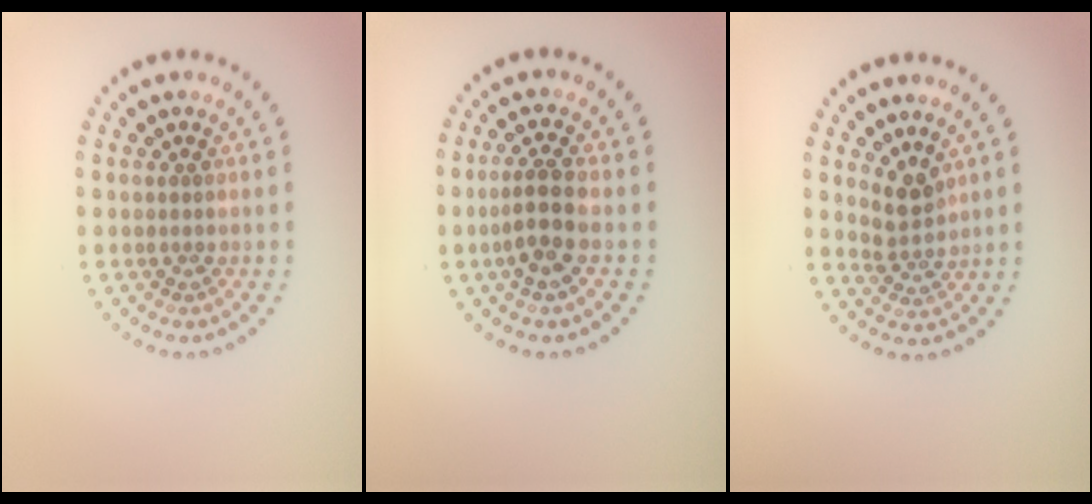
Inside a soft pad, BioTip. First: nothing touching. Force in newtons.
{"total": 2.8, "press": 2.5, "slide": 1.3}
{"total": 2.3, "press": 1.7, "slide": 1.5}